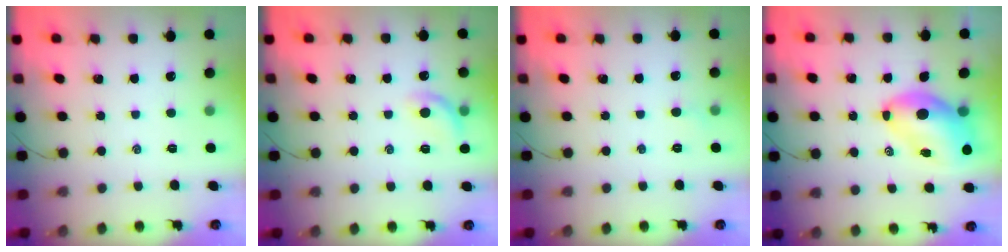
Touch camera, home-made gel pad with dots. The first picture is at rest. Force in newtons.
{"total": 8.8, "press": 8.6, "slide": 1.7}
{"total": 2.7, "press": 2.6, "slide": 0.9}
{"total": 10.1, "press": 9.7, "slide": 2.8}